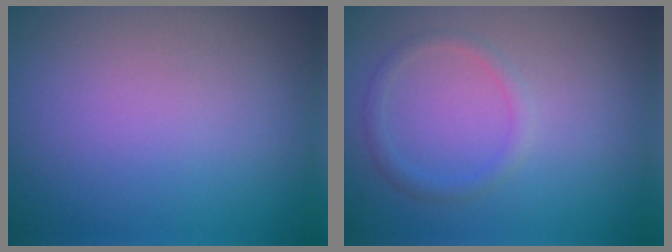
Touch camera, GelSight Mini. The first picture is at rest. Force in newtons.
{"total": 1.3, "press": 1.3, "slide": 0.1}